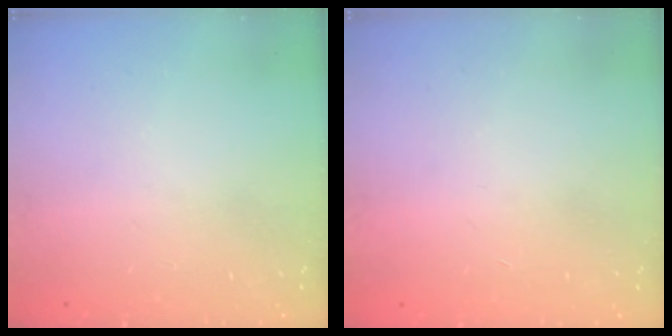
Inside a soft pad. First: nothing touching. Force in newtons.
{"total": 0.9, "press": 0.8, "slide": 0.2}